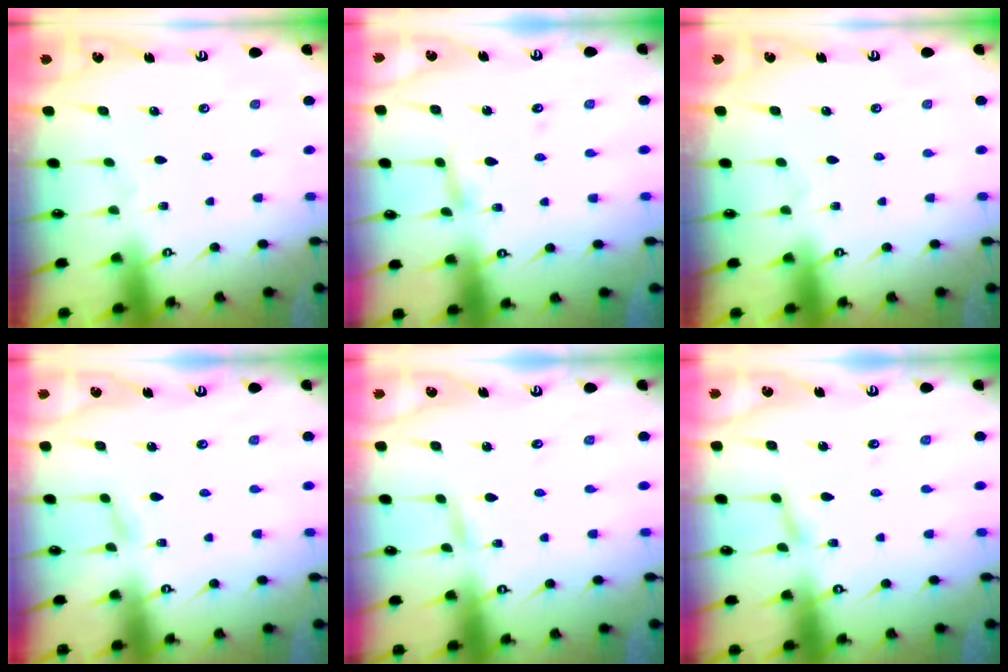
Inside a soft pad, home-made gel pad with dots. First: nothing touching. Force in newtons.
{"total": 4.2, "press": 4.2, "slide": 0.3}
{"total": 0.0}
{"total": 2.8, "press": 2.8, "slide": 0.4}
{"total": 2.4, "press": 2.4, "slide": 0.2}
{"total": 2.2, "press": 2.2, "slide": 0.2}